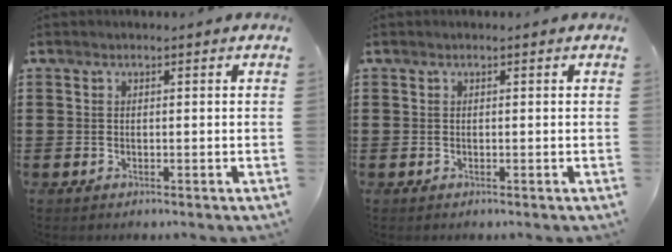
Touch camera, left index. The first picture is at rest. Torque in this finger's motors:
{"motor_torque": [-0.01, -0.01, 0.00, 0.00]}